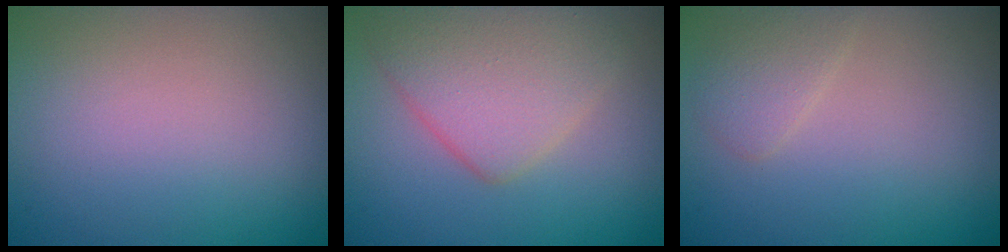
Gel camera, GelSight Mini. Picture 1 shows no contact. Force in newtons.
{"total": 5.0, "press": 5.0, "slide": 0.3}
{"total": 1.7, "press": 1.7, "slide": 0.0}